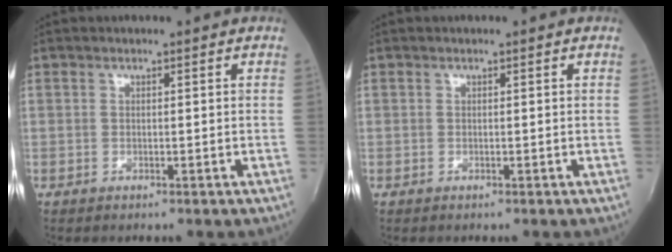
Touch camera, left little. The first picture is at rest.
{"total": 0.0}